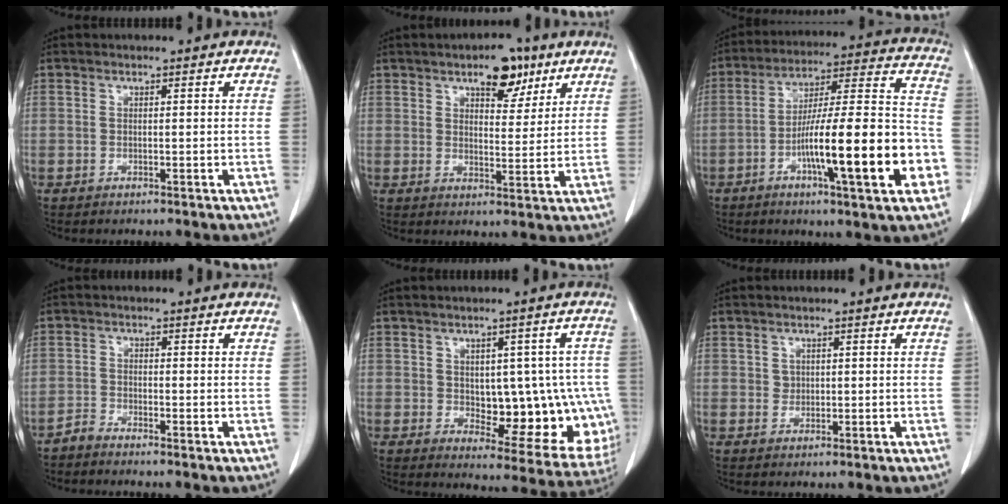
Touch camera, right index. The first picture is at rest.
{"total": 8.1, "force": [5.1, 3.5, 5.2], "torque": [-0.077, 0.005, 0.079]}
{"total": 20.9, "force": [-6.8, 2.6, 19.6], "torque": [-0.279, 0.011, -0.102]}
{"total": 2.1, "force": [-1.9, 0.4, 0.6], "torque": [-0.014, 0.001, -0.040]}
{"total": 16.9, "force": [-1.5, 8.7, 14.4], "torque": [-0.151, 0.023, 0.009]}
{"total": 1.6, "force": [0.3, 1.4, 0.6], "torque": [-0.010, 0.004, 0.010]}